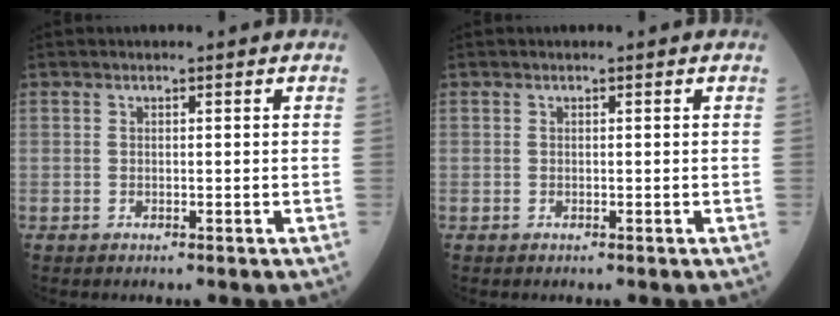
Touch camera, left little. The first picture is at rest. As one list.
[{"total": 0.0}]